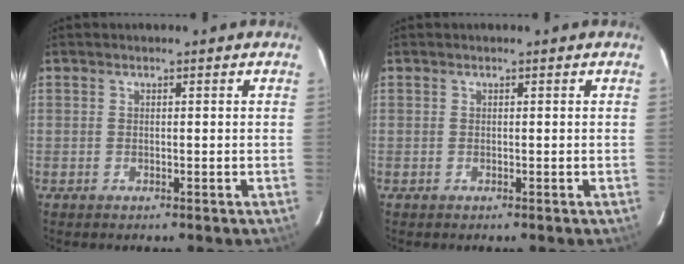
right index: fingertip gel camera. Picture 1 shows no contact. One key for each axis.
{"total": 0.0}